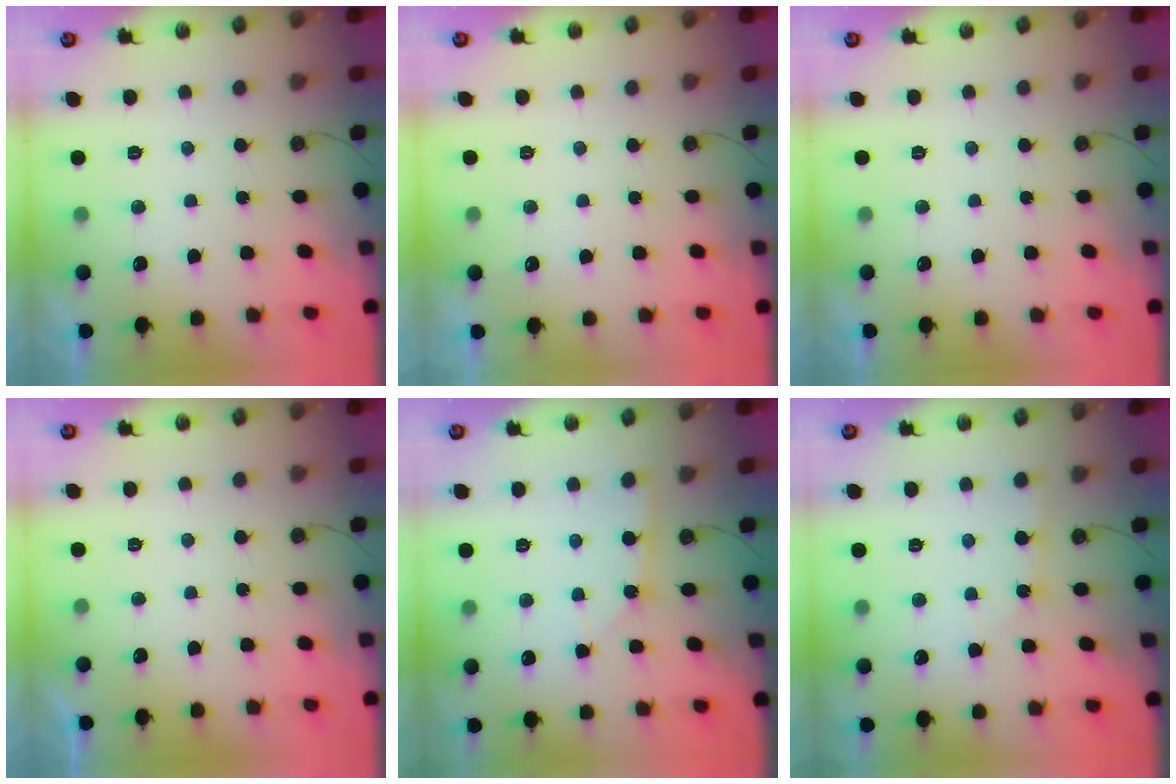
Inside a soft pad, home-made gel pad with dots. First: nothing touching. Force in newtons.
{"total": 2.9, "press": 2.9, "slide": 0.4}
{"total": 0.0}
{"total": 0.0}
{"total": 2.0, "press": 2.0, "slide": 0.3}
{"total": 2.4, "press": 2.4, "slide": 0.3}